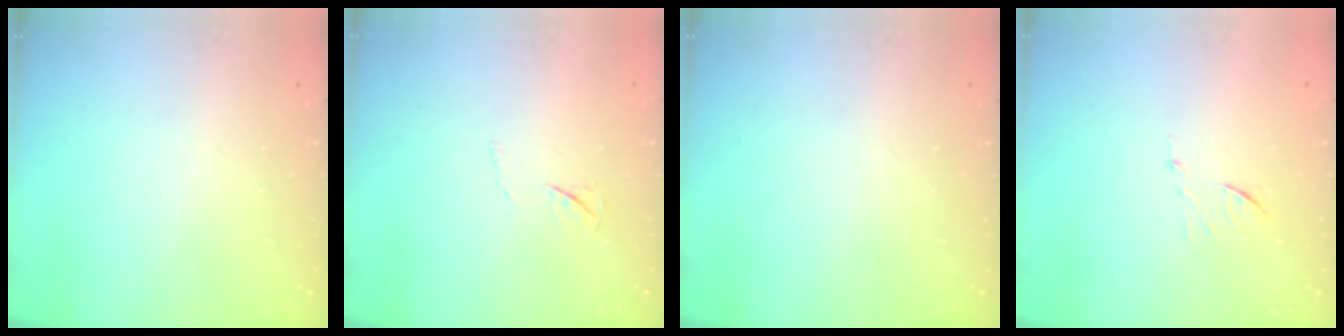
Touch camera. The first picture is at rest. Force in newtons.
{"total": 3.1, "press": 3.1, "slide": 0.5}
{"total": 0.0}
{"total": 6.2, "press": 6.2, "slide": 0.2}